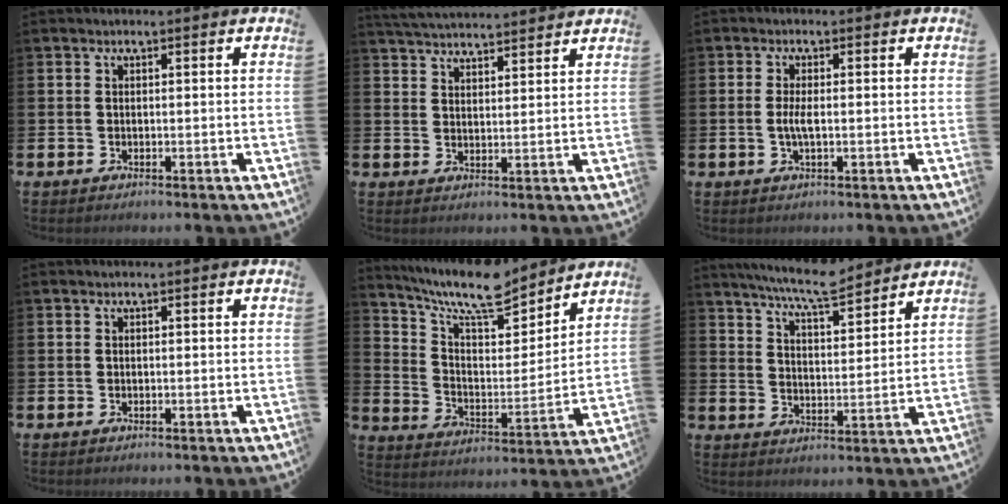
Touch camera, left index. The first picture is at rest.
{"total": 4.3, "force": [4.3, 0.2, 0.2], "torque": [-0.018, -0.025, 0.078]}
{"total": 2.3, "force": [-0.2, 0.5, 2.2], "torque": [-0.051, -0.001, -0.008]}
{"total": 0.0}
{"total": 11.0, "force": [9.8, 2.5, 4.3], "torque": [-0.108, -0.065, 0.171]}
{"total": 8.0, "force": [7.5, 0.6, 2.8], "torque": [-0.068, -0.043, 0.133]}